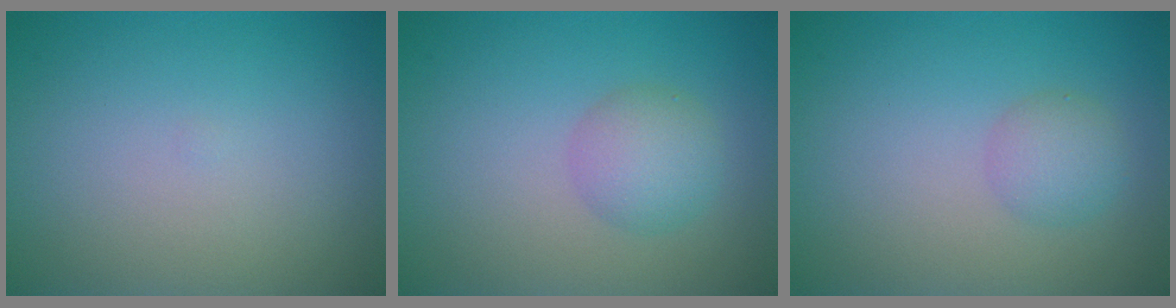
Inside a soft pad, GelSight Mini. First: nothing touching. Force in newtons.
{"total": 2.9, "press": 2.9, "slide": 0.1}
{"total": 2.0, "press": 2.0, "slide": 0.1}